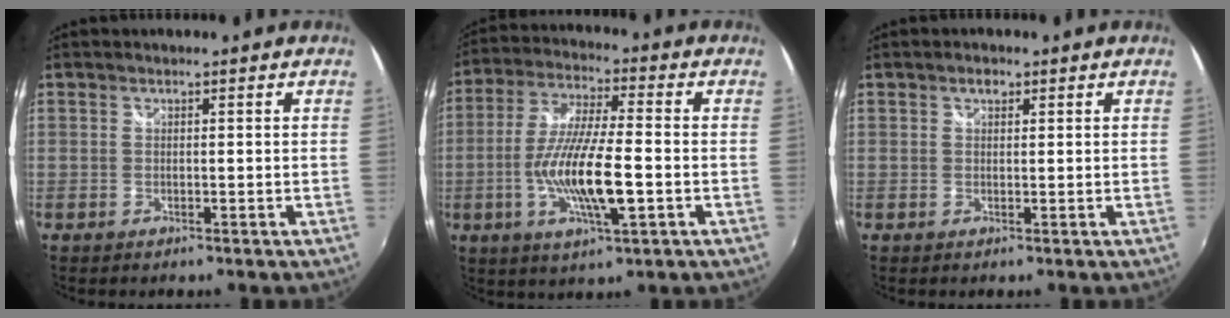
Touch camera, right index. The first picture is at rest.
{"total": 13.8, "force": [-3.3, 2.5, 13.1], "torque": [-0.260, -0.011, -0.061]}
{"total": 1.3, "force": [0.7, 0.9, 0.7], "torque": [-0.009, 0.005, 0.010]}